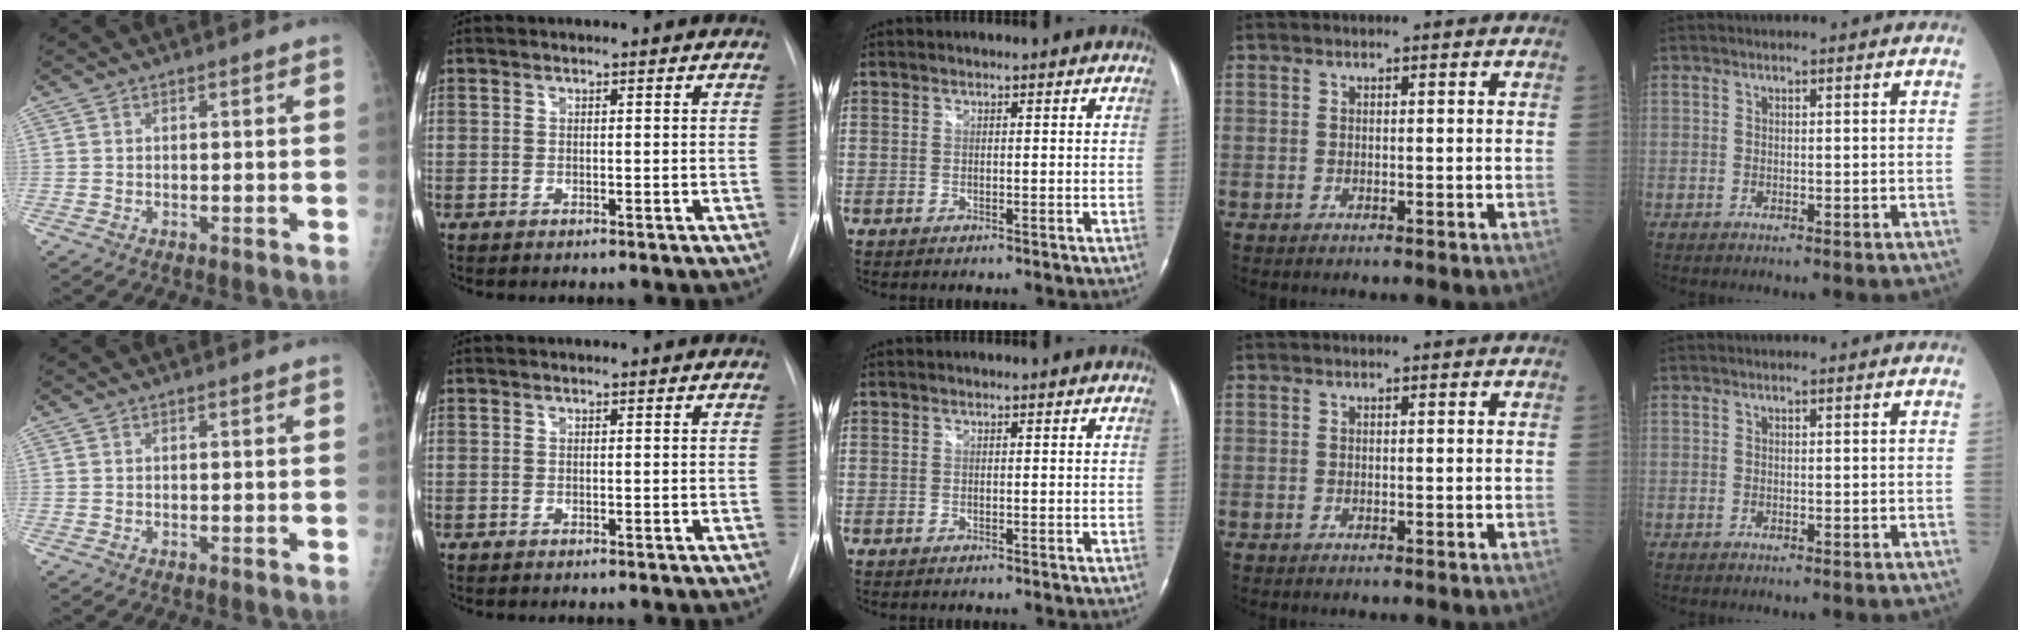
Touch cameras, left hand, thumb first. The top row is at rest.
{}